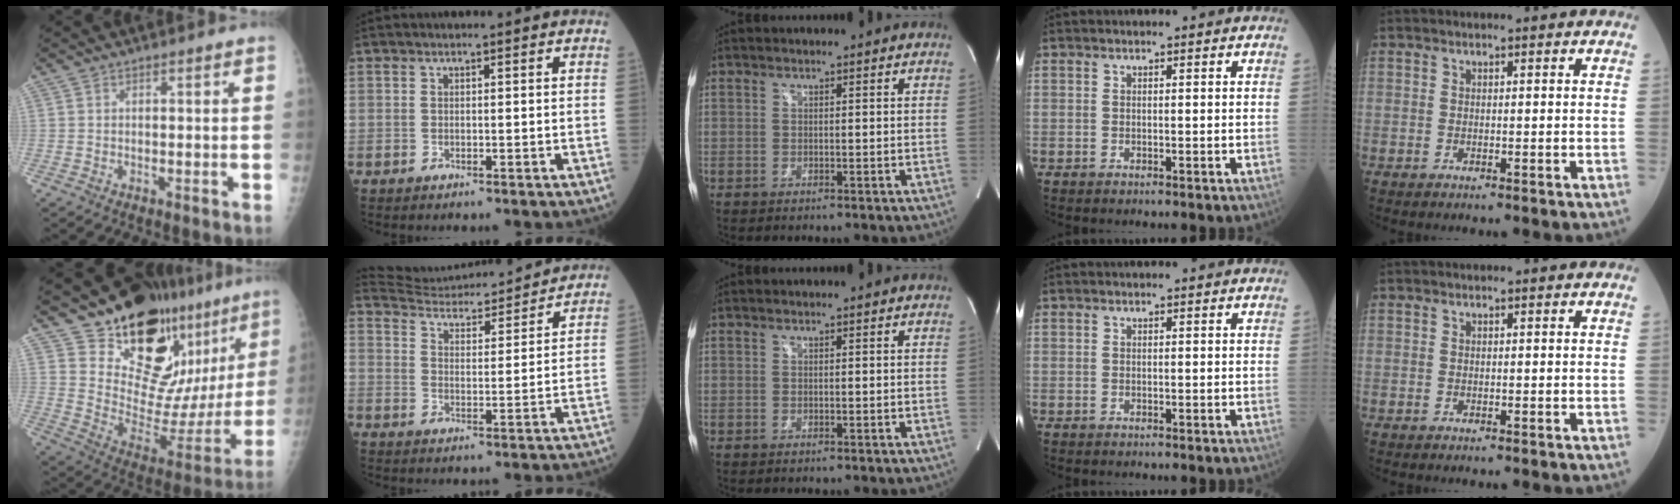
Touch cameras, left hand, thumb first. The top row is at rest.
{"thumb": {"total": 23.4, "force": [18.1, 9.7, 11.3], "torque": [-0.112, -0.132, 0.259]}, "index": {"total": 14.9, "force": [14.6, 0.7, 3.0], "torque": [-0.053, -0.003, 0.210]}}